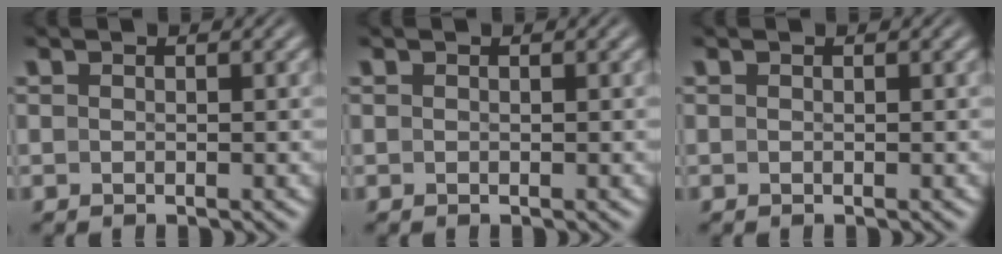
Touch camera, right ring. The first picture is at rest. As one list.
[{"total": 0.0}, {"total": 0.0}]